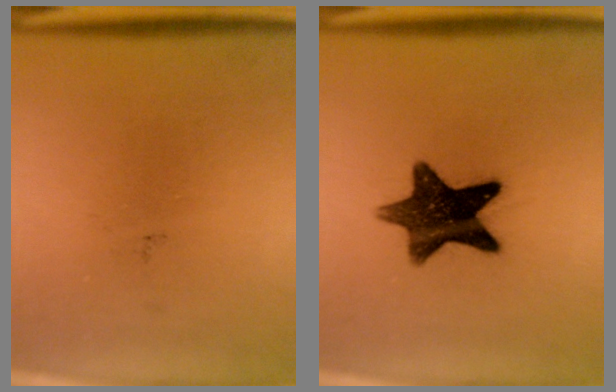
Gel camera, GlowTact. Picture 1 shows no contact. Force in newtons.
{"total": 12.6}